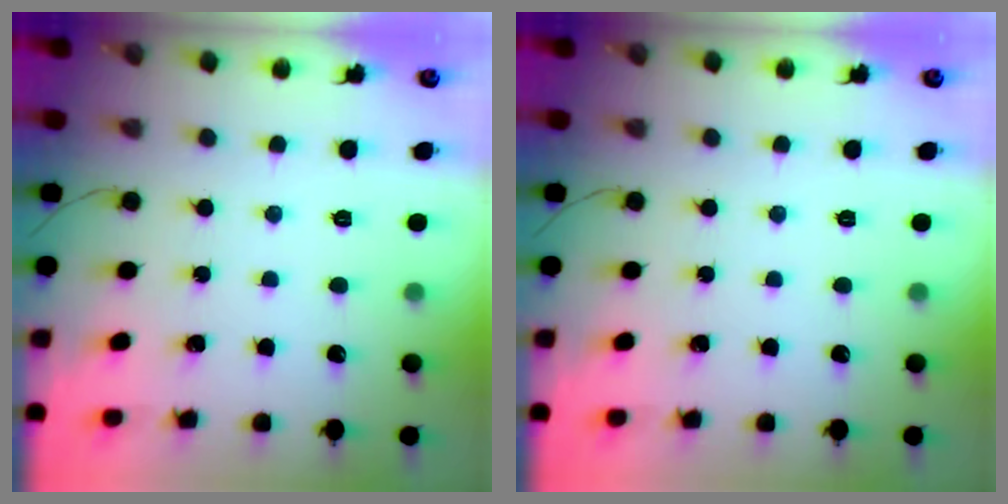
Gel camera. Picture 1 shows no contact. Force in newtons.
{"total": 0.0}